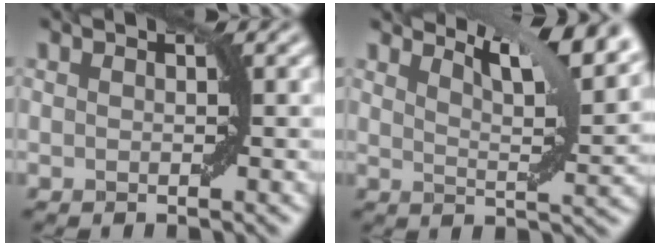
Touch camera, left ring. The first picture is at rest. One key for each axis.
{"total": 7.7, "fx": 5.8, "fy": 1.5, "fz": 4.8, "tx": -0.067, "ty": 0.011, "tz": 0.081}